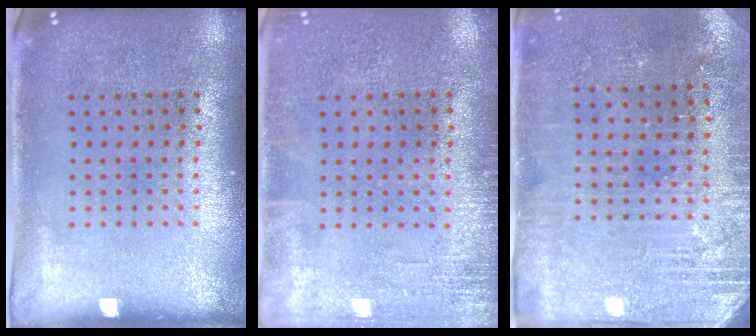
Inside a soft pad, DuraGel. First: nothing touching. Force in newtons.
{"total": 1.7, "press": 1.7, "slide": 0.3}
{"total": 2.8, "press": 2.7, "slide": 0.6}